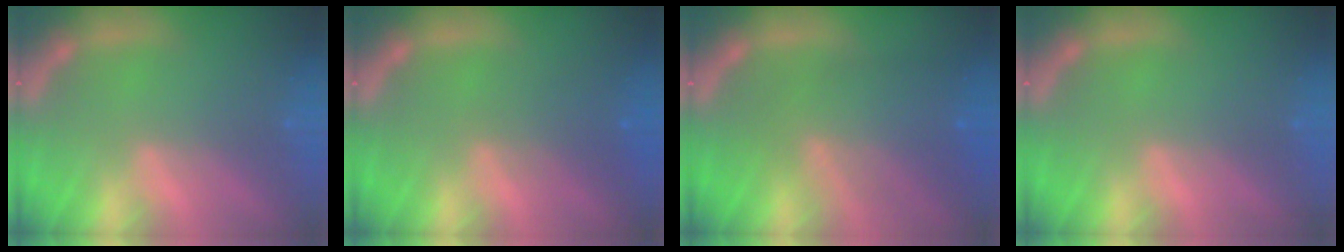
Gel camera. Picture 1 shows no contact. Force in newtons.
{"total": 2.5}
{"total": 7.0}
{"total": 0.0}